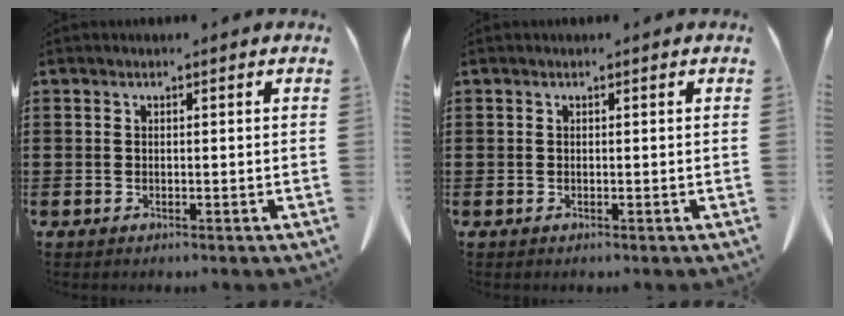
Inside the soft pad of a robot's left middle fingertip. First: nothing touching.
{"total": 0.0}